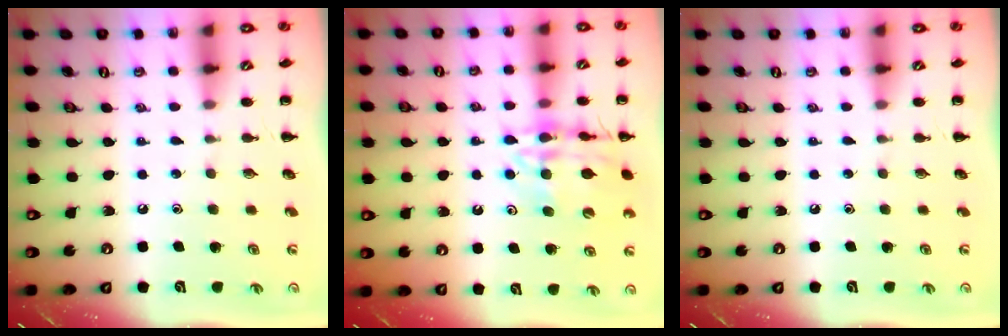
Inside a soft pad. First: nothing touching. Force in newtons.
{"total": 15.8, "press": 15.6, "slide": 2.2}
{"total": 0.0}